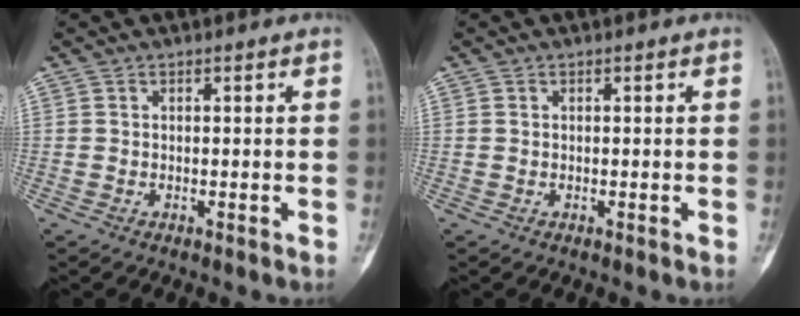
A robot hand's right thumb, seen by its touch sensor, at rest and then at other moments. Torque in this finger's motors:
{"motor_torque": [-0.29, 0.04, 0.10, -0.22, 0.00]}